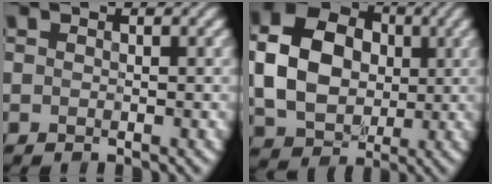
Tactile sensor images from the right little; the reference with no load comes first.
{"total": 10.4, "force": [0.1, 8.3, 6.2], "torque": [-0.139, 0.011, 0.005]}